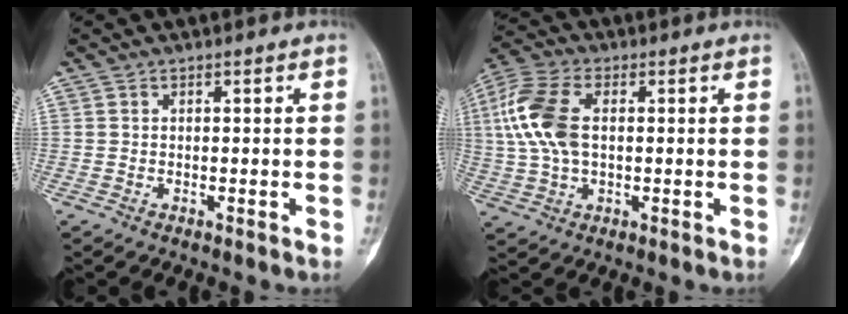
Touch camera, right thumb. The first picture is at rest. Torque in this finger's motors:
{"motor_torque": [0.11, 0.28, 1.32, 0.24, 0.27]}